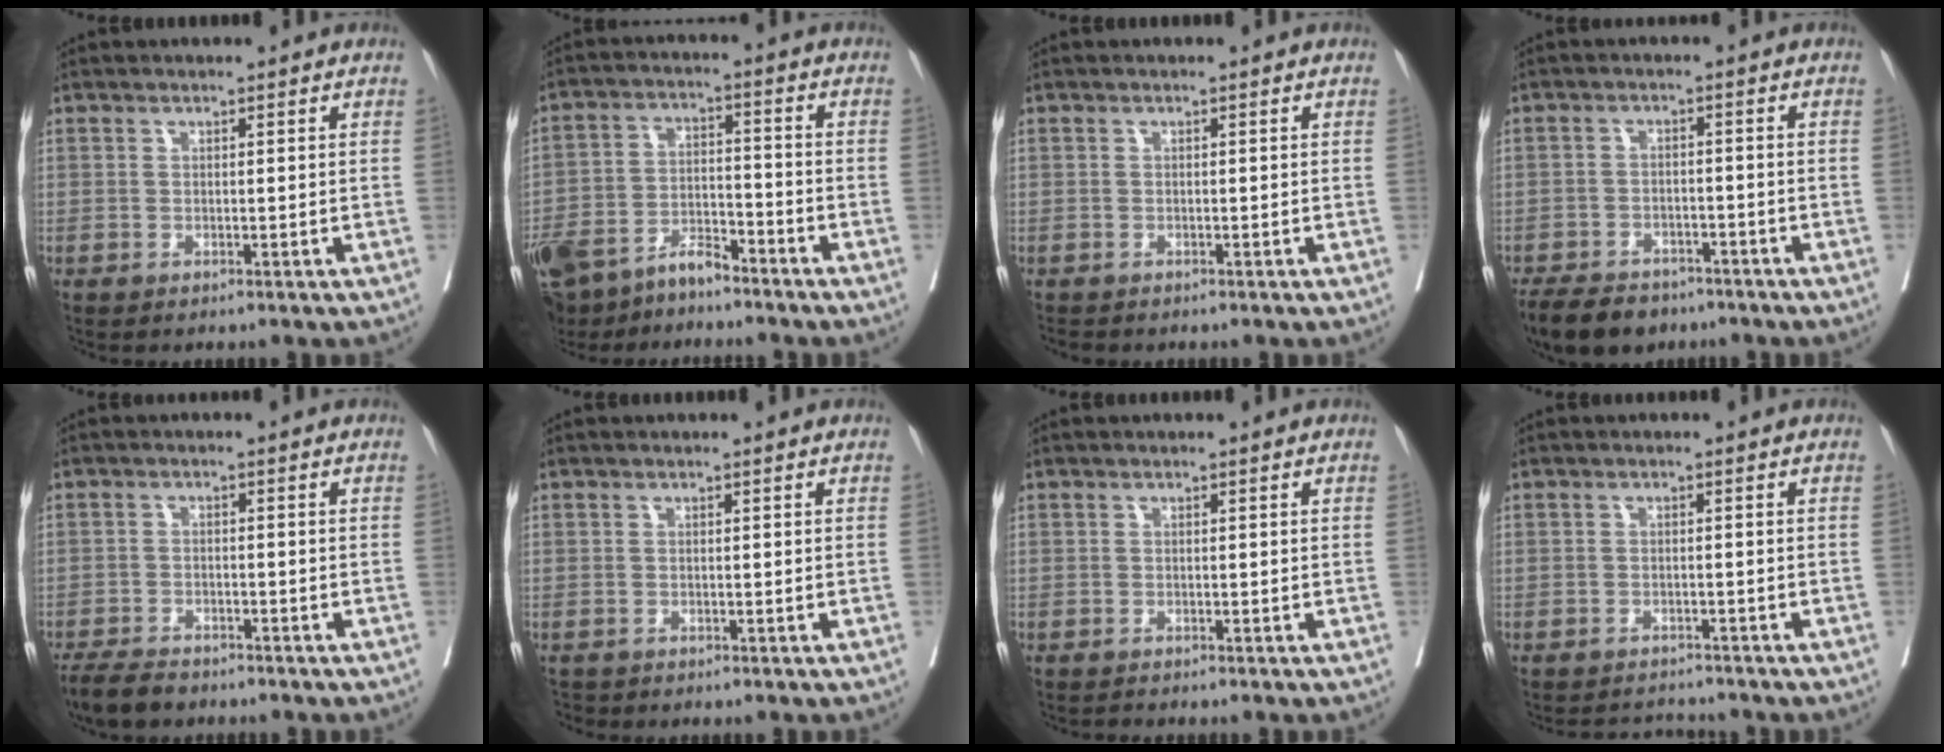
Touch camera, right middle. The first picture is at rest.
{"total": 13.9, "force": [-10.9, 4.6, 7.4], "torque": [-0.141, -0.014, -0.196]}
{"total": 1.2, "force": [-1.1, 0.4, 0.2], "torque": [-0.011, -0.004, -0.019]}
{"total": 9.2, "force": [-7.3, 4.5, 3.5], "torque": [-0.059, -0.007, -0.112]}
{"total": 5.3, "force": [-4.6, 1.5, 2.0], "torque": [-0.033, -0.010, -0.080]}
{"total": 1.0, "force": [-0.9, 0.3, -0.1], "torque": [-0.006, -0.004, -0.018]}
{"total": 0.6, "force": [-0.5, -0.1, -0.1], "torque": [-0.004, -0.005, -0.010]}
{"total": 3.6, "force": [-3.6, 0.1, -0.3], "torque": [0.005, -0.006, -0.058]}